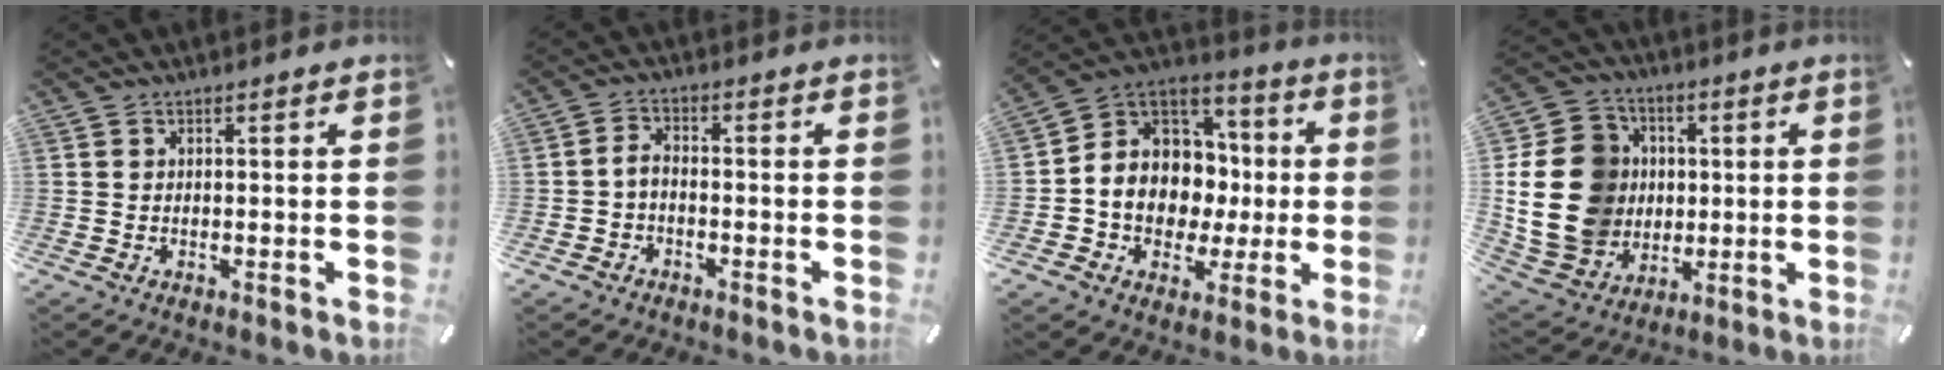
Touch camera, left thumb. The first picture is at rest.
{"total": 3.3, "force": [-1.3, 2.2, 2.0], "torque": [-0.045, 0.009, -0.029]}
{"total": 12.1, "force": [-0.9, 11.0, 4.9], "torque": [-0.107, -0.017, -0.007]}
{"total": 19.7, "force": [0.4, 16.9, 10.0], "torque": [-0.211, 0.008, 0.014]}